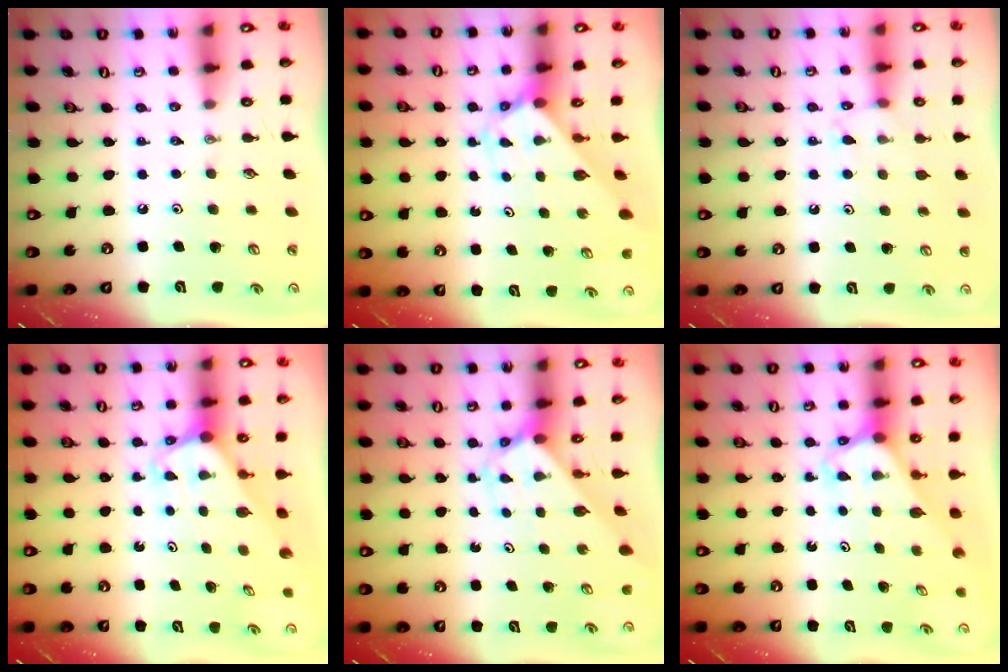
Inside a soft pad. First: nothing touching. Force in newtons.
{"total": 2.6, "press": 2.6, "slide": 0.2}
{"total": 5.2, "press": 5.1, "slide": 0.7}
{"total": 2.0, "press": 2.0, "slide": 0.0}
{"total": 2.7, "press": 2.7, "slide": 0.2}
{"total": 2.8, "press": 2.8, "slide": 0.2}